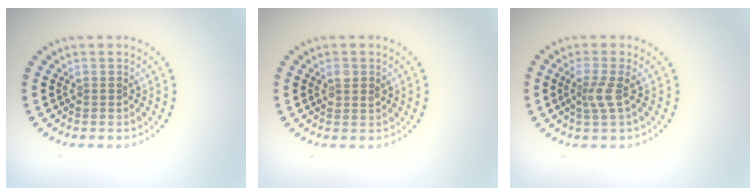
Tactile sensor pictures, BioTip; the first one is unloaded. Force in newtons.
{"total": 1.3, "press": 1.2, "slide": 0.3}
{"total": 2.0, "press": 1.5, "slide": 1.3}